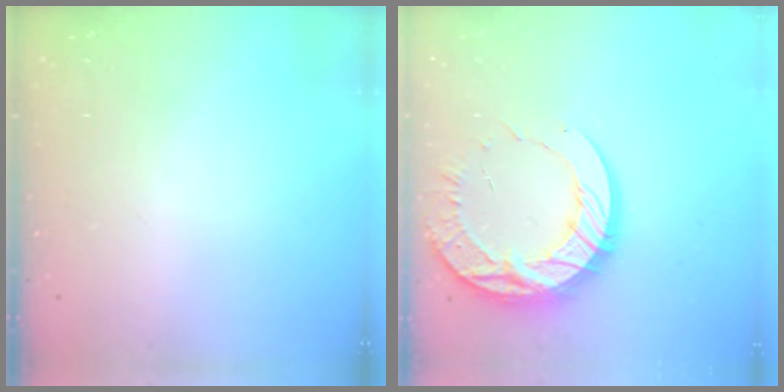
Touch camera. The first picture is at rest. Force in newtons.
{"total": 17.9, "press": 17.8, "slide": 1.6}